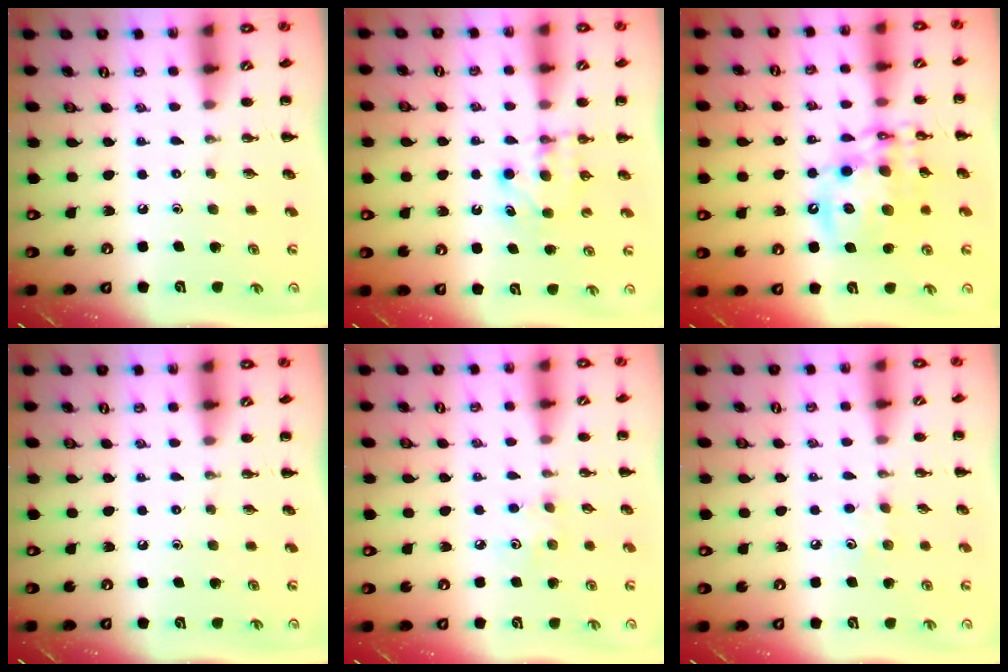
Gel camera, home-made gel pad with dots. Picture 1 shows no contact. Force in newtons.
{"total": 5.7, "press": 5.5, "slide": 1.5}
{"total": 16.2, "press": 15.8, "slide": 3.4}
{"total": 0.0}
{"total": 3.5, "press": 3.4, "slide": 0.9}
{"total": 5.9, "press": 5.7, "slide": 1.5}